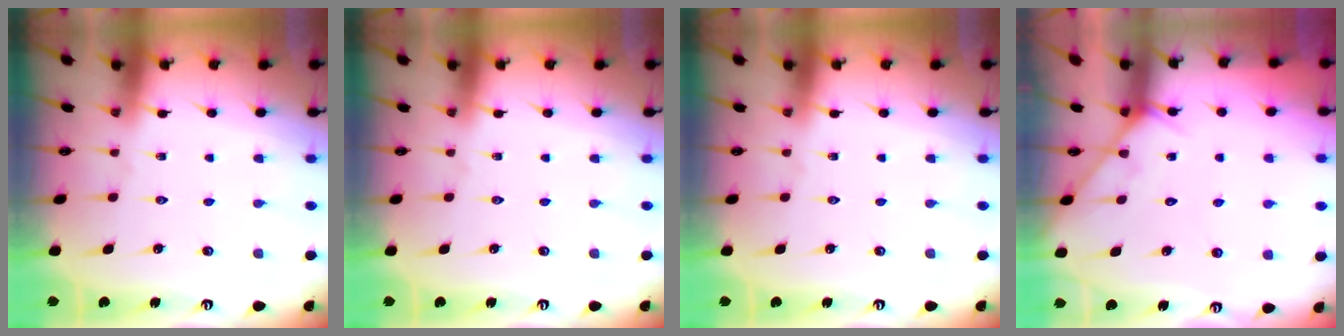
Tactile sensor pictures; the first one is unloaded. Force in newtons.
{"total": 0.0}
{"total": 0.0}
{"total": 6.5, "press": 6.5, "slide": 0.6}